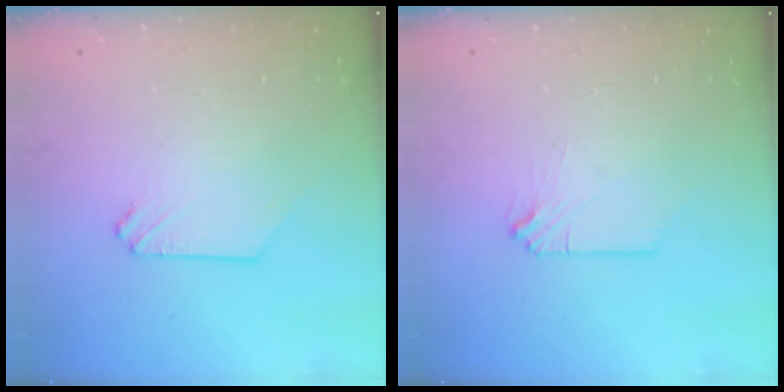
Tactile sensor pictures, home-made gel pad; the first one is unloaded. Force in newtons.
{"total": 0.0}